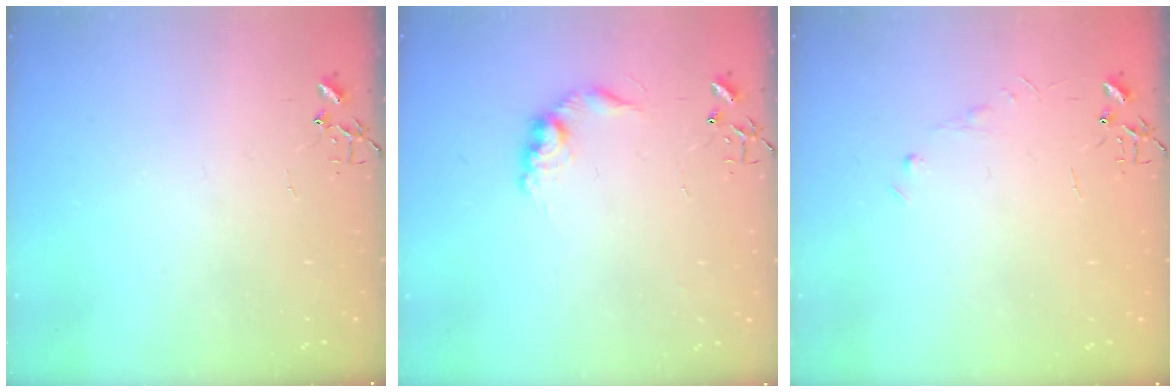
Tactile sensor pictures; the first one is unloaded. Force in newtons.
{"total": 9.2, "press": 9.2, "slide": 0.5}
{"total": 3.5, "press": 3.5, "slide": 0.5}